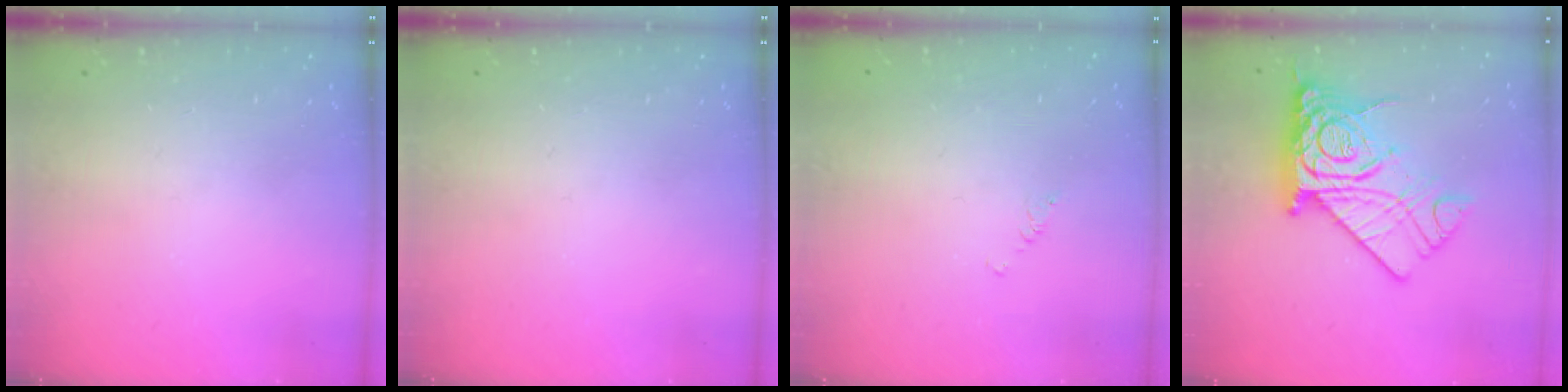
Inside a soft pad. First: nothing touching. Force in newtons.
{"total": 0.0}
{"total": 1.2, "press": 1.2, "slide": 0.2}
{"total": 21.4, "press": 21.3, "slide": 2.0}